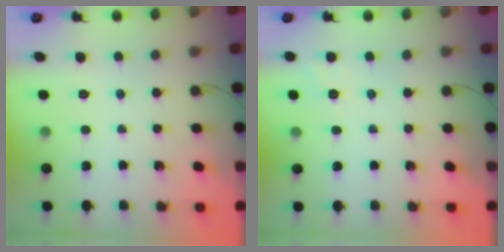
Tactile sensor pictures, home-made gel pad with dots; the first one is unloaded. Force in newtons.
{"total": 2.8, "press": 2.2, "slide": 1.8}